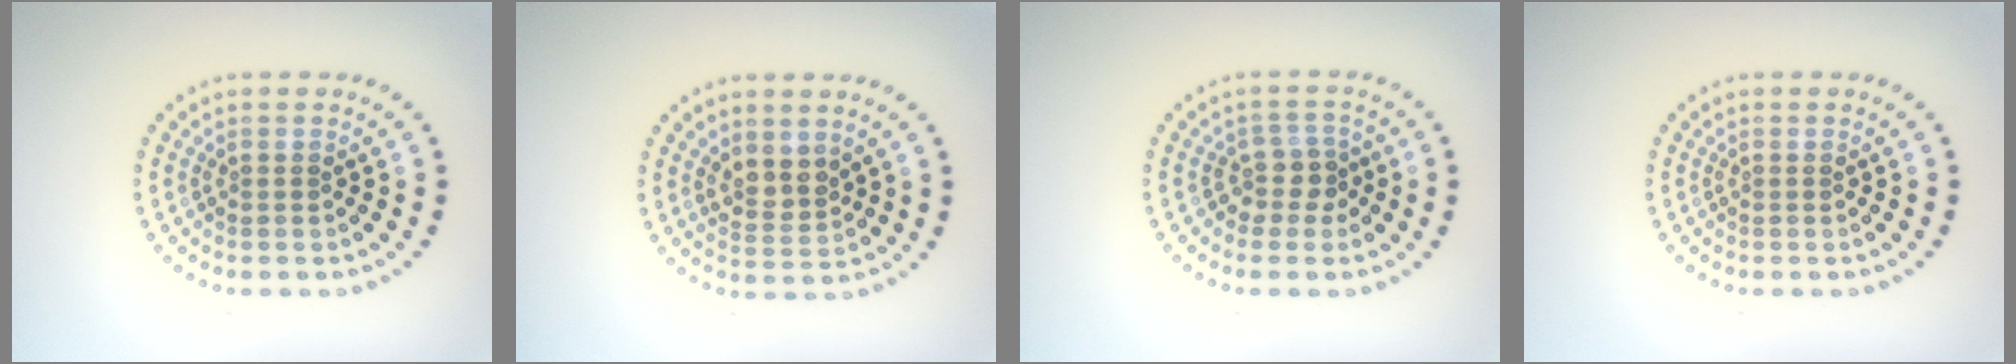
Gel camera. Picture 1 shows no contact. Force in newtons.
{"total": 2.3, "press": 1.9, "slide": 1.3}
{"total": 2.3, "press": 1.8, "slide": 1.4}
{"total": 0.0}